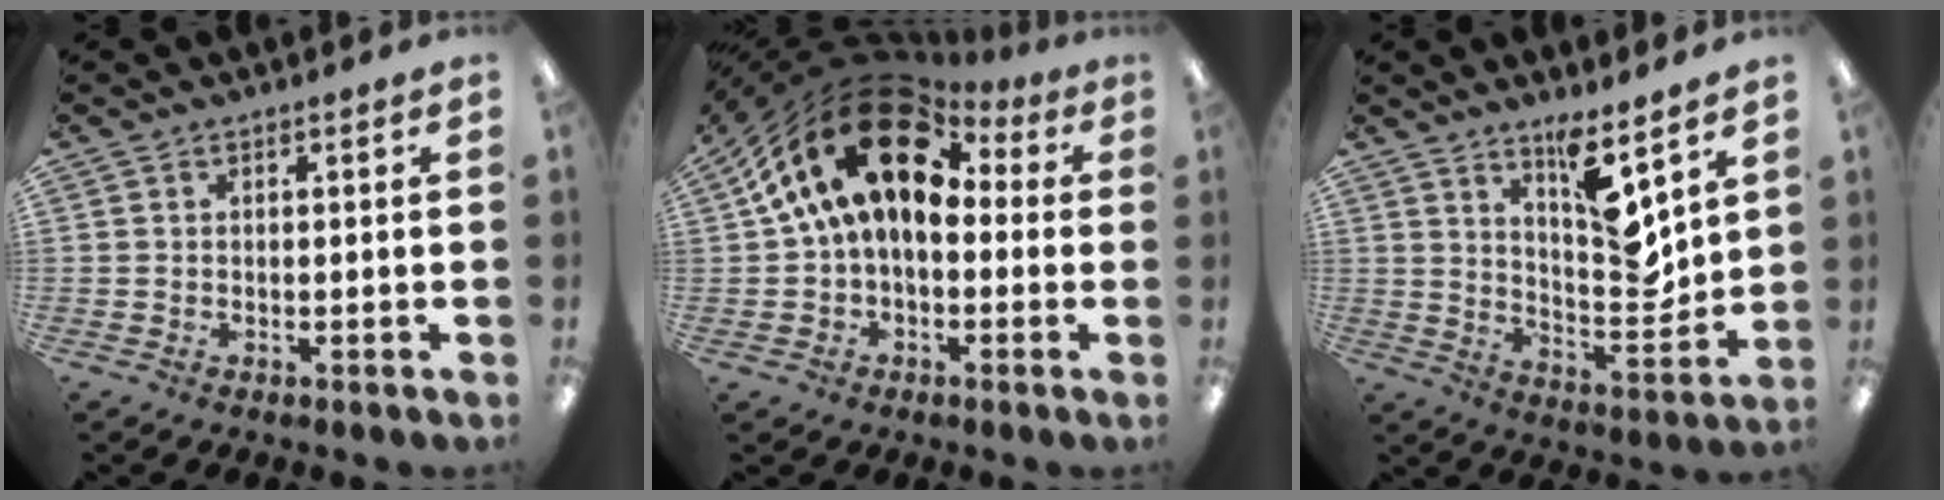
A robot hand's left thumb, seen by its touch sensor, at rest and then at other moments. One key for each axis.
{"total": 19.5, "fx": 6.3, "fy": 11.9, "fz": 14.0, "tx": -0.268, "ty": -0.011, "tz": 0.105}
{"total": 10.3, "fx": 7.3, "fy": 2.5, "fz": 6.7, "tx": -0.092, "ty": -0.063, "tz": 0.123}